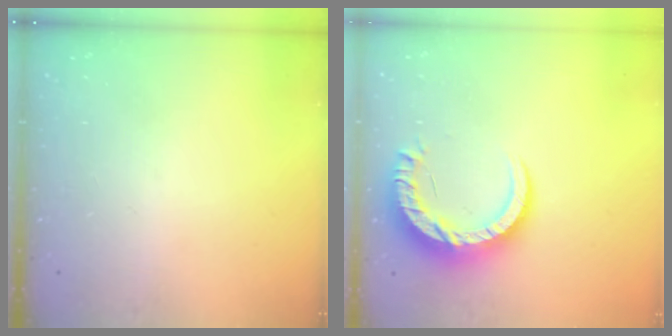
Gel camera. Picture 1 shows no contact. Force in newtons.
{"total": 11.9, "press": 11.8, "slide": 0.9}